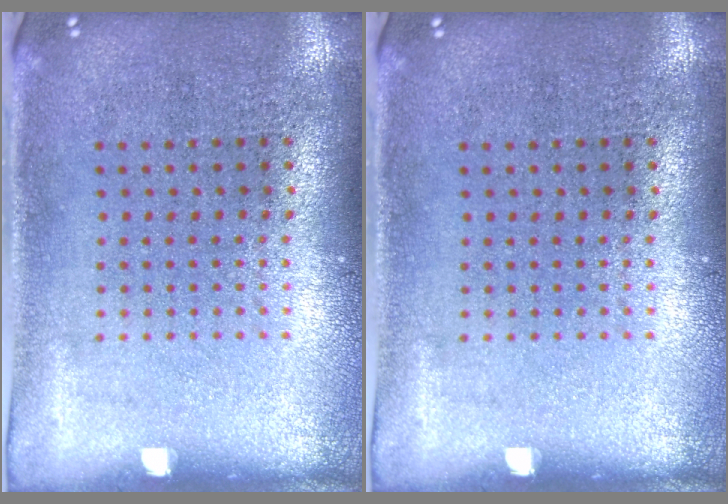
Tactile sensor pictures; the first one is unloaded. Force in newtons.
{"total": 0.0}